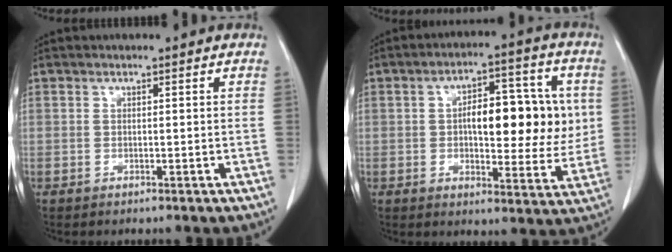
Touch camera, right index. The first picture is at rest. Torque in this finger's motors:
{"motor_torque": [0.52, 0.17, 0.49, 0.12]}